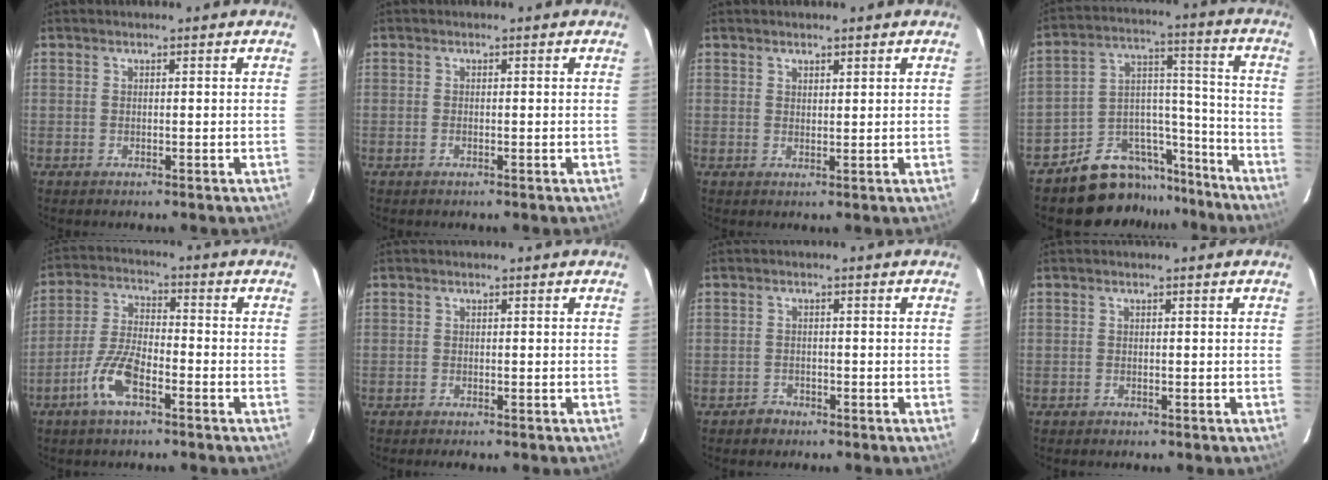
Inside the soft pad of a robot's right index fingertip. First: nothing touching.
{"total": 0.7, "force": [-0.3, 0.3, 0.5], "torque": [-0.012, 0.000, -0.008]}
{"total": 1.5, "force": [1.2, 0.8, 0.4], "torque": [-0.003, 0.002, 0.020]}
{"total": 14.2, "force": [-12.2, 7.2, 1.6], "torque": [-0.028, 0.083, -0.187]}
{"total": 8.7, "force": [-4.8, 2.7, 6.7], "torque": [-0.147, 0.002, -0.096]}
{"total": 1.5, "force": [-1.4, 0.4, 0.5], "torque": [-0.014, -0.007, -0.023]}
{"total": 2.3, "force": [-1.5, 1.7, 0.0], "torque": [-0.003, 0.007, -0.024]}
{"total": 0.7, "force": [-0.6, 0.5, 0.0], "torque": [0.001, 0.004, -0.010]}